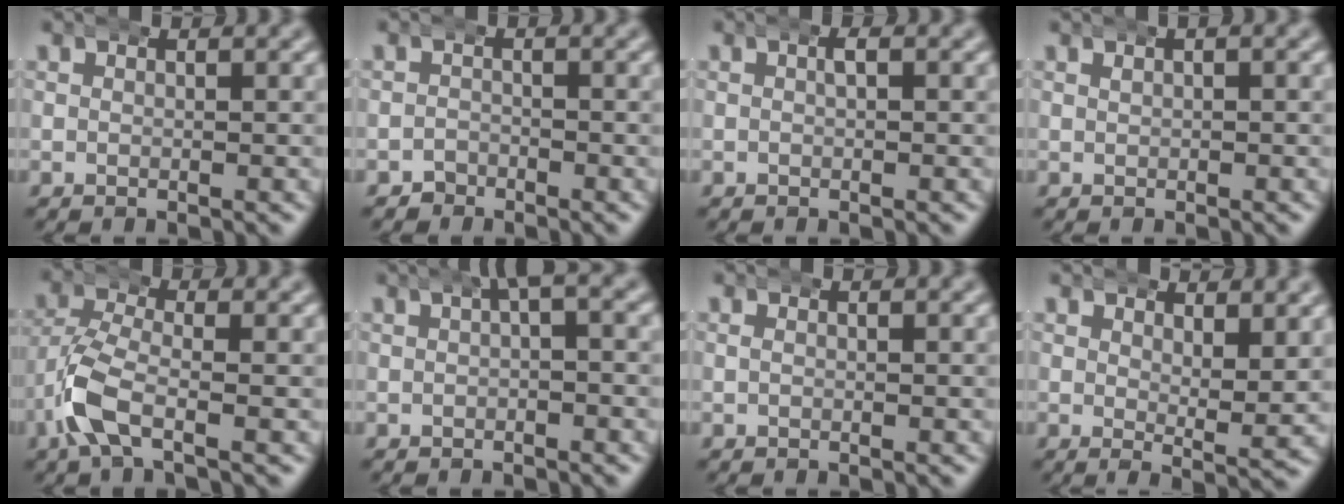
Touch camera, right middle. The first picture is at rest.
{"total": 1.4, "force": [-1.1, 0.6, -0.6], "torque": [0.007, -0.008, -0.021]}
{"total": 0.5, "force": [0.0, 0.1, 0.5], "torque": [-0.008, 0.002, -0.003]}
{"total": 0.5, "force": [0.3, 0.2, 0.4], "torque": [-0.006, 0.004, 0.004]}
{"total": 4.2, "force": [-1.5, 2.1, 3.2], "torque": [-0.095, -0.020, -0.023]}
{"total": 1.5, "force": [0.5, 0.1, 1.4], "torque": [-0.016, 0.007, 0.005]}
{"total": 0.0}
{"total": 2.6, "force": [1.7, 0.2, 1.9], "torque": [-0.033, -0.023, 0.031]}